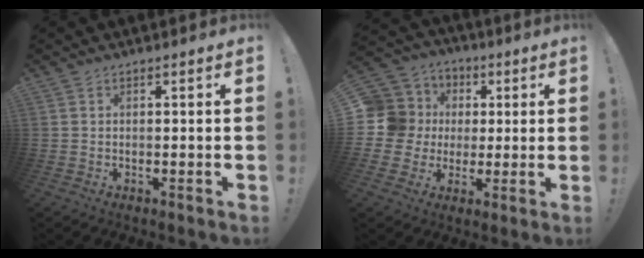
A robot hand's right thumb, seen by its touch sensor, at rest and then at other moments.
{"total": 12.5, "force": [1.5, 11.7, 4.0], "torque": [-0.074, -0.005, 0.046]}